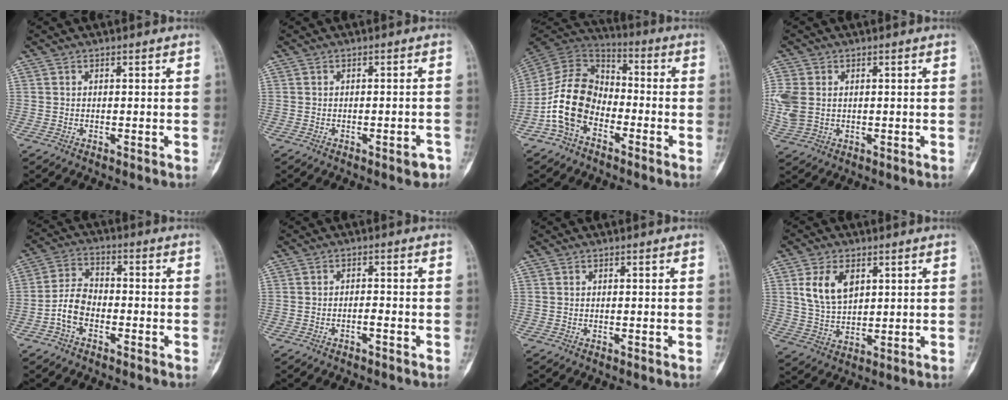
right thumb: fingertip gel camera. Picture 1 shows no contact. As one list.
[{"total": 2.6, "force": [-1.6, 0.9, 1.8], "torque": [-0.015, 0.011, -0.020]}, {"total": 13.4, "force": [-5.1, 9.3, 8.3], "torque": [-0.145, 0.057, -0.109]}, {"total": 7.2, "force": [0.8, 5.3, 4.8], "torque": [-0.123, 0.005, 0.024]}, {"total": 6.7, "force": [-2.8, 4.2, 4.3], "torque": [-0.076, 0.028, -0.065]}, {"total": 1.5, "force": [-1.1, 0.4, 1.0], "torque": [-0.017, 0.015, -0.017]}, {"total": 0.0}, {"total": 8.8, "force": [3.2, 5.4, 6.1], "torque": [-0.104, -0.011, 0.068]}]